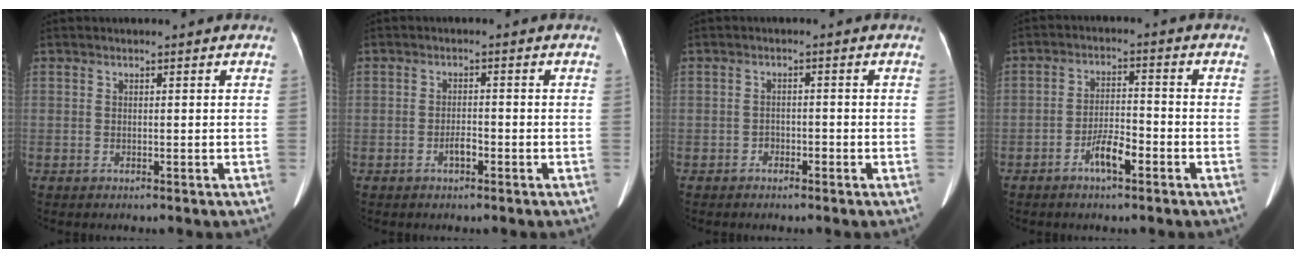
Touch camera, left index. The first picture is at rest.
{"total": 1.9, "force": [-1.1, 0.7, 1.4], "torque": [-0.025, 0.002, -0.018]}
{"total": 1.4, "force": [-1.0, 0.8, 0.4], "torque": [-0.005, 0.004, -0.017]}
{"total": 4.9, "force": [-2.8, 1.3, 3.8], "torque": [-0.076, 0.006, -0.050]}